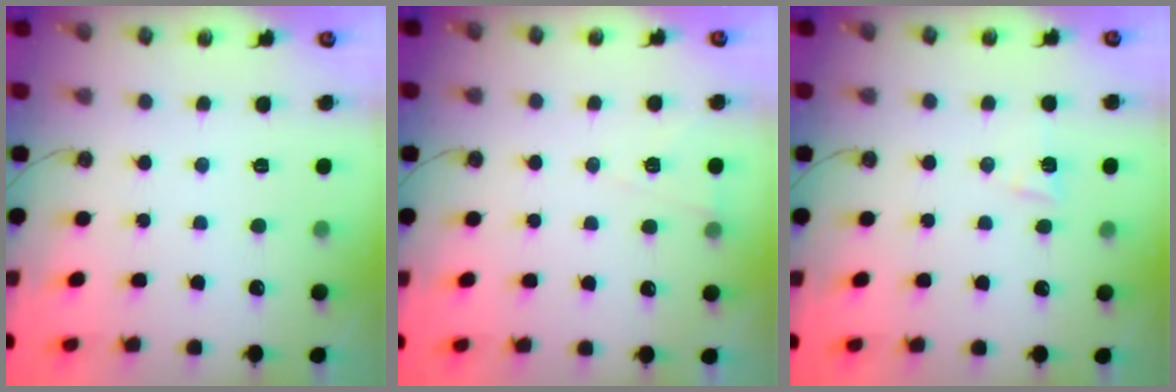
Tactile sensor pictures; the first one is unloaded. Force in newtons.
{"total": 5.6, "press": 3.6, "slide": 4.3}
{"total": 5.9, "press": 5.8, "slide": 1.2}